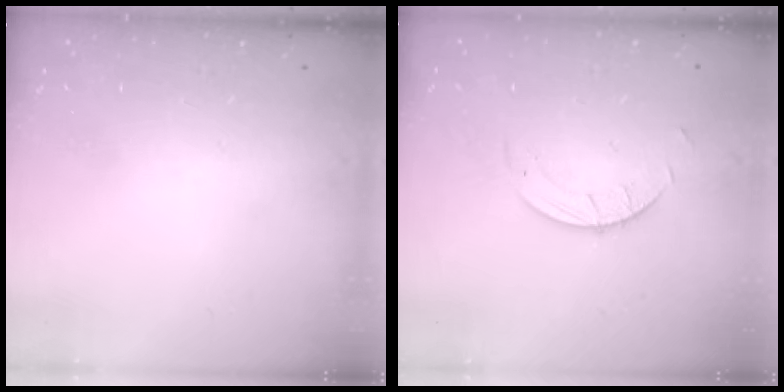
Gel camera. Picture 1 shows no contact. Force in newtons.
{"total": 1.9, "press": 1.9, "slide": 0.1}